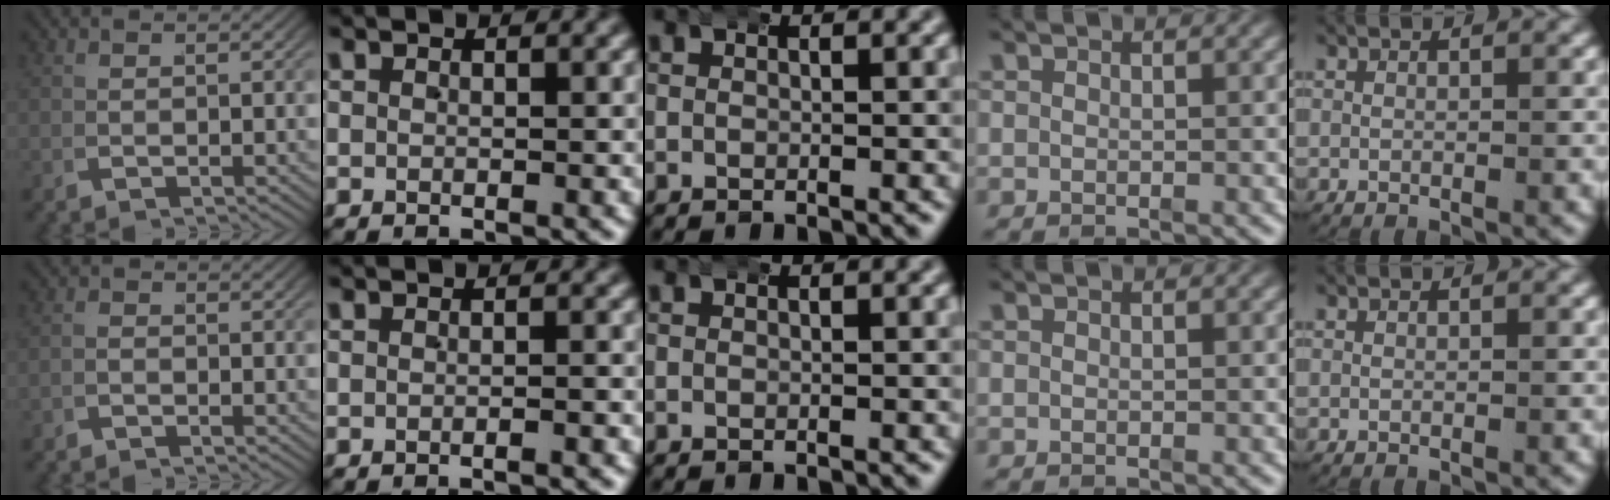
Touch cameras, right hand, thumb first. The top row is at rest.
{"thumb": {"total": 0.7, "force": [-0.7, 0.1, 0.0], "torque": [0.005, 0.000, -0.015]}, "index": {"total": 0.7, "force": [-0.6, -0.2, 0.3], "torque": [-0.002, 0.009, -0.016]}}